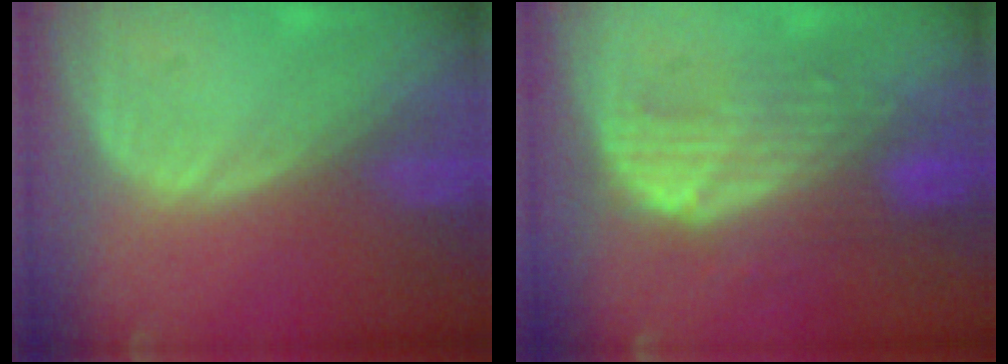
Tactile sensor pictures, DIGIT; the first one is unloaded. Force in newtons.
{"total": 7.8, "press": 7.7, "slide": 1.4}